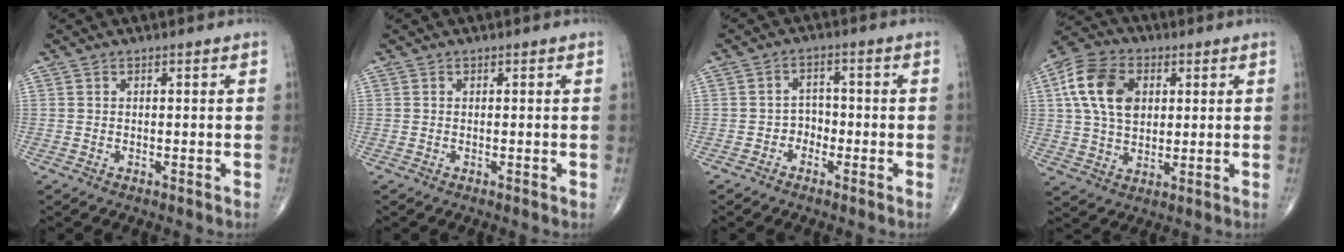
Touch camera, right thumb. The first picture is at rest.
{"total": 0.0}
{"total": 3.0, "force": [-1.5, 2.4, 0.9], "torque": [0.008, 0.018, -0.035]}
{"total": 13.1, "force": [3.3, 8.9, 9.0], "torque": [-0.157, 0.006, 0.054]}